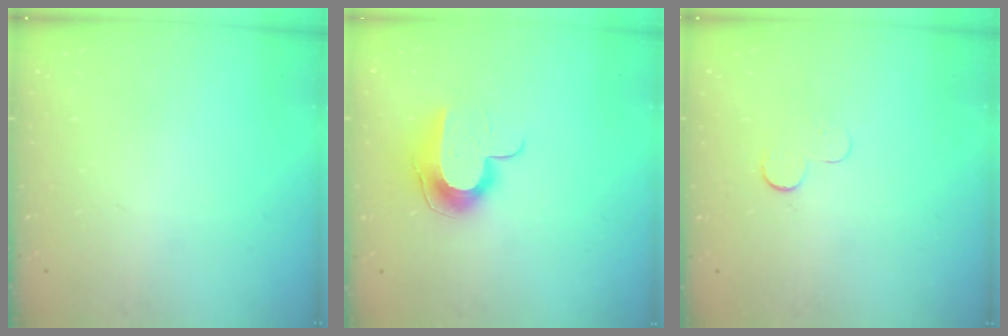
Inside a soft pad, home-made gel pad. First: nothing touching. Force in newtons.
{"total": 11.8, "press": 11.8, "slide": 0.7}
{"total": 3.9, "press": 3.9, "slide": 0.4}